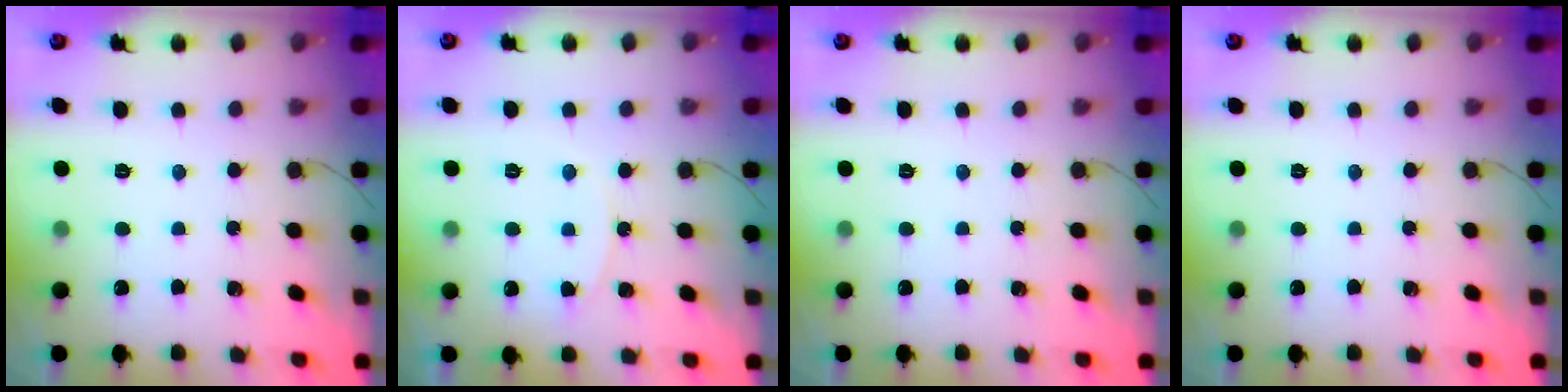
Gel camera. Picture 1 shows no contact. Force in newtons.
{"total": 6.6, "press": 6.6, "slide": 0.5}
{"total": 0.0}
{"total": 0.0}